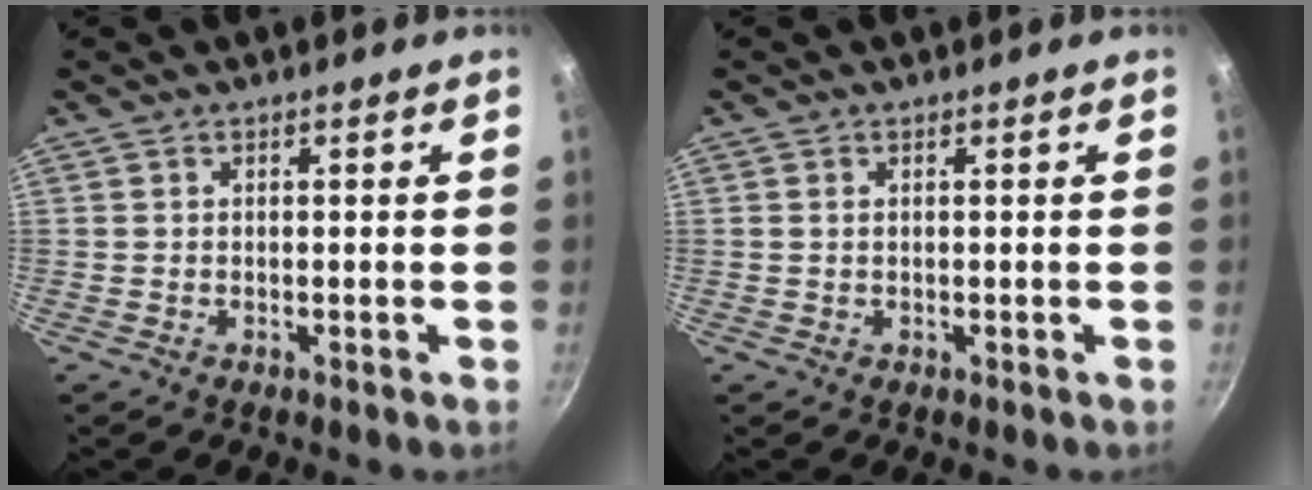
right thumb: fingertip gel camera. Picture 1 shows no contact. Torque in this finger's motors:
{"motor_torque": [-0.10, 0.03, -0.31, 0.21, 0.03]}